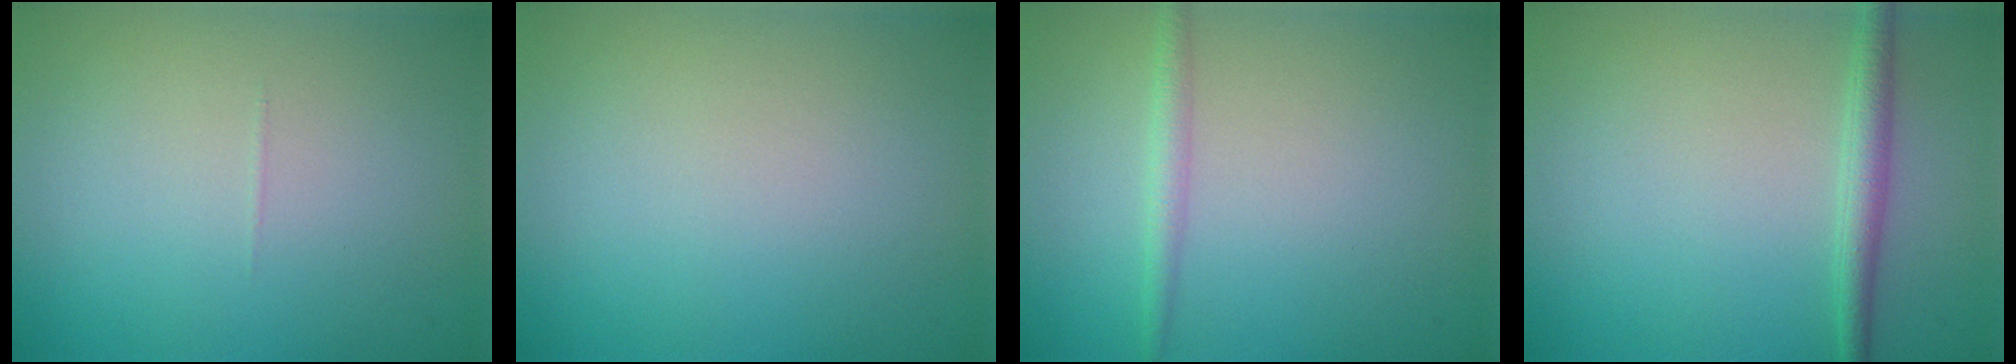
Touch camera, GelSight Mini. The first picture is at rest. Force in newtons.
{"total": 0.0}
{"total": 1.6, "press": 1.6, "slide": 0.1}
{"total": 2.1, "press": 2.1, "slide": 0.0}